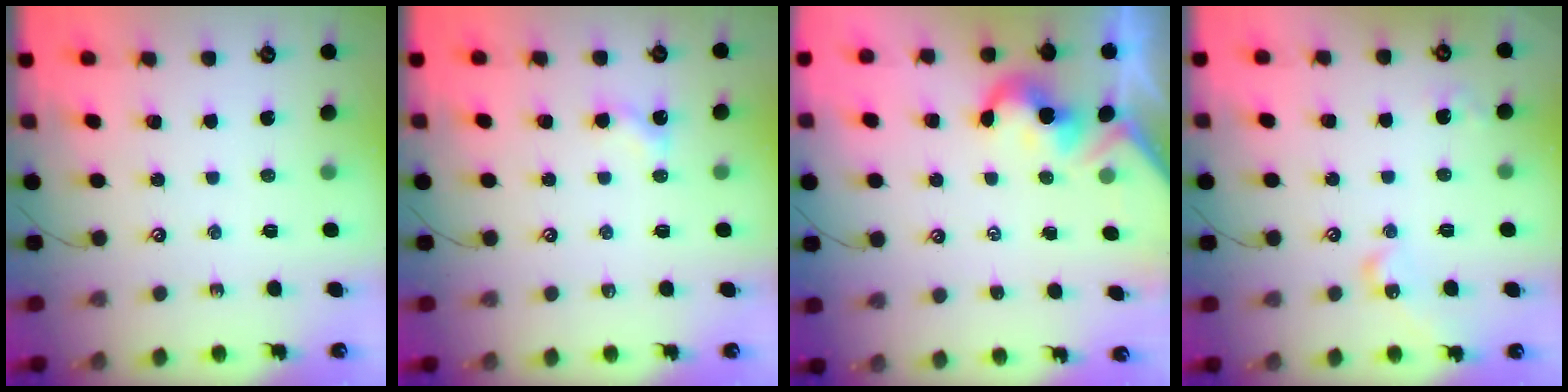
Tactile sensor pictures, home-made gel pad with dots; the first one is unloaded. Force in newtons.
{"total": 3.3, "press": 3.2, "slide": 0.4}
{"total": 2.1, "press": 2.1, "slide": 0.4}
{"total": 8.2, "press": 8.2, "slide": 0.9}